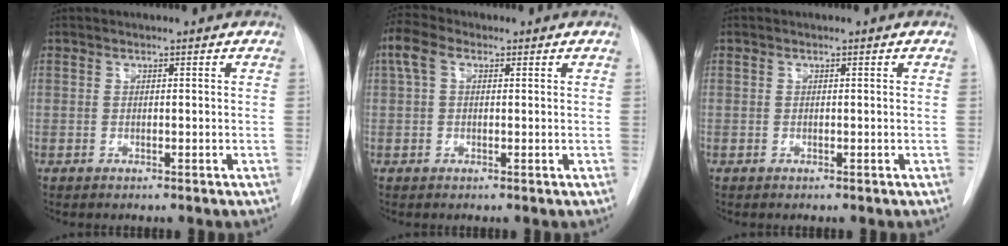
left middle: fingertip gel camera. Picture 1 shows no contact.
{"total": 4.1, "force": [1.5, 2.3, 3.0], "torque": [-0.078, 0.028, 0.029]}
{"total": 0.0}